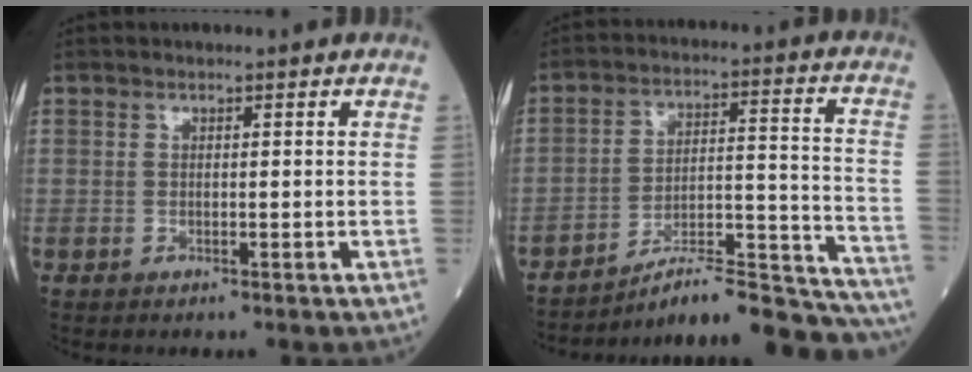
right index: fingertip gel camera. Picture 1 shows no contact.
{"total": 20.4, "force": [-19.3, 0.7, 6.3], "torque": [-0.051, 0.034, -0.279]}